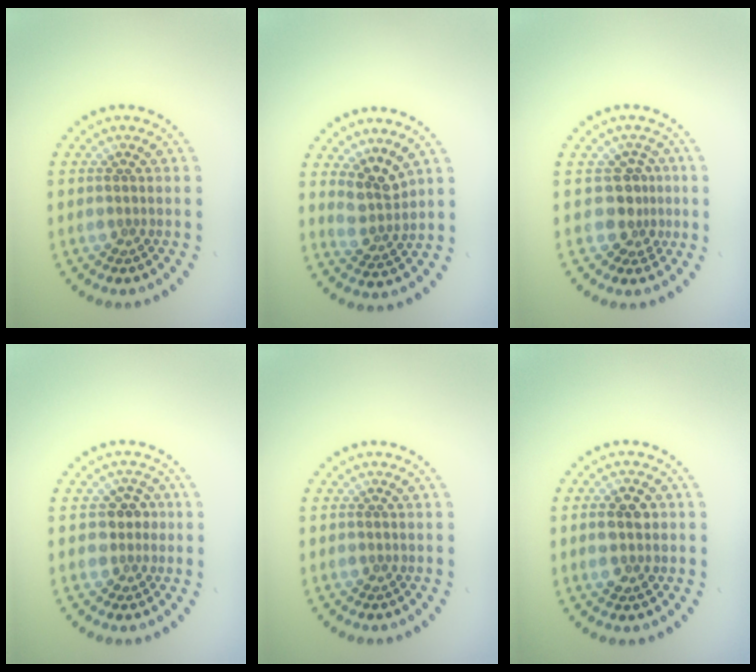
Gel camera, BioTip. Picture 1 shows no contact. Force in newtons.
{"total": 2.7, "press": 2.0, "slide": 1.8}
{"total": 2.6, "press": 2.0, "slide": 1.6}
{"total": 2.0, "press": 1.9, "slide": 0.8}
{"total": 0.0}
{"total": 3.6, "press": 3.6, "slide": 0.2}